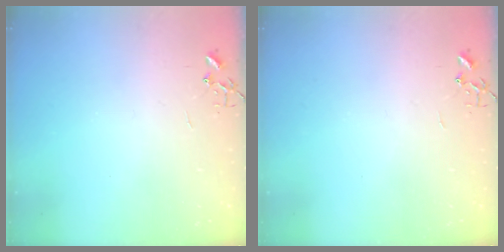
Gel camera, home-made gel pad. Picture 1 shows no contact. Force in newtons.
{"total": 0.0}